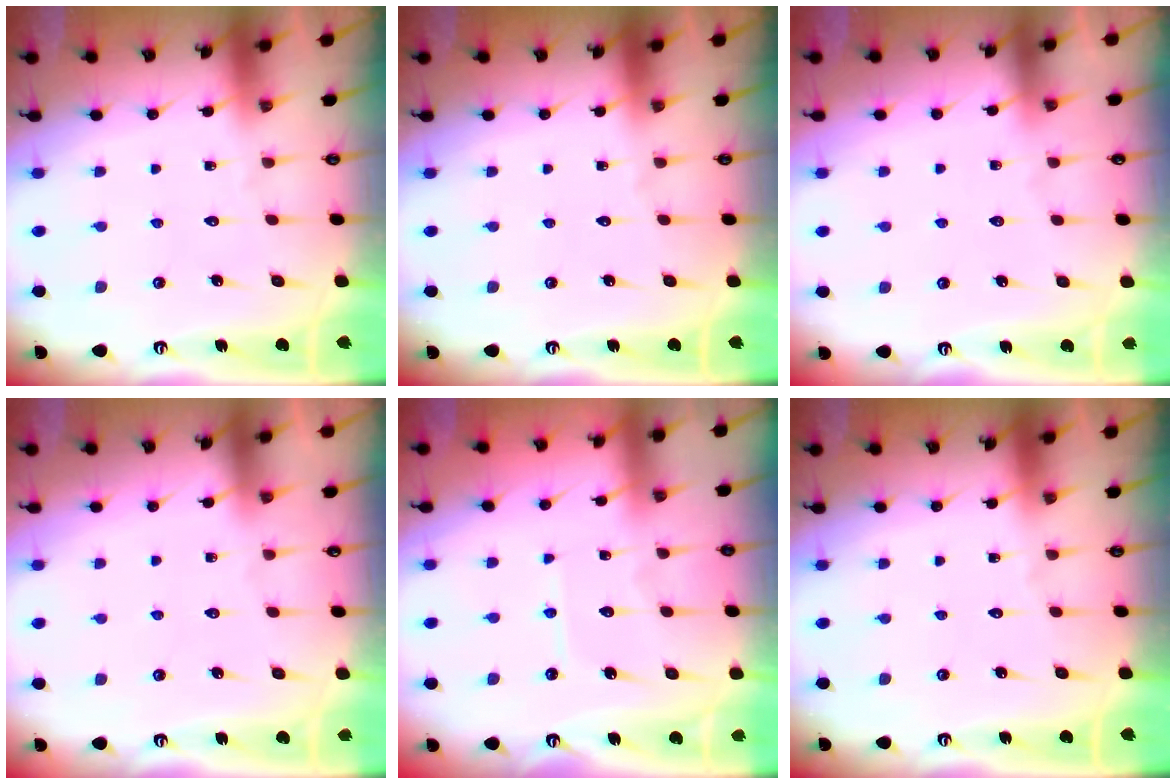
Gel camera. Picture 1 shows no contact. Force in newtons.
{"total": 0.0}
{"total": 2.4, "press": 2.3, "slide": 0.4}
{"total": 1.9, "press": 1.9, "slide": 0.3}
{"total": 5.9, "press": 5.9, "slide": 0.6}
{"total": 0.0}